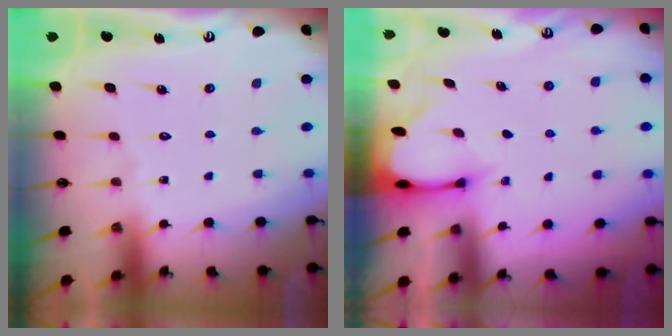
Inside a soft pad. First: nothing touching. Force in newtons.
{"total": 2.0, "press": 2.0, "slide": 0.1}